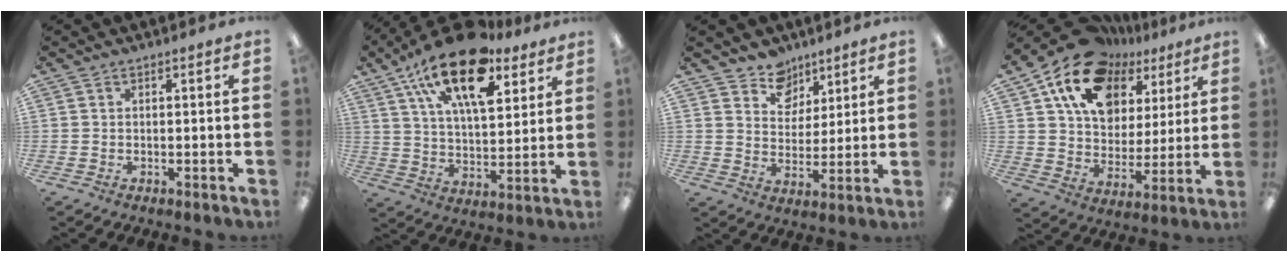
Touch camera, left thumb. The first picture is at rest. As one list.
[{"total": 21.0, "force": [12.7, 9.3, 13.9], "torque": [-0.231, -0.057, 0.217]}, {"total": 8.6, "force": [6.5, 5.7, 0.6], "torque": [-0.008, -0.049, 0.122]}, {"total": 19.0, "force": [12.2, 11.9, 8.2], "torque": [-0.157, -0.064, 0.224]}]